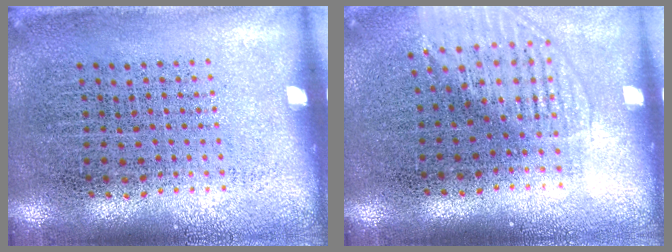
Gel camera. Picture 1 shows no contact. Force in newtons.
{"total": 1.4, "press": 1.2, "slide": 0.6}